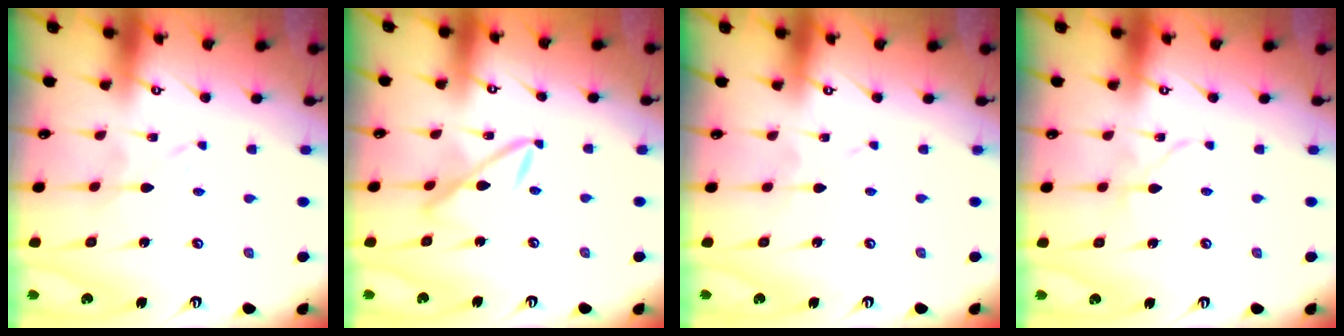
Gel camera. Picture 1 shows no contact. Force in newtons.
{"total": 9.2, "press": 9.2, "slide": 0.7}
{"total": 0.0}
{"total": 2.6, "press": 2.6, "slide": 0.1}